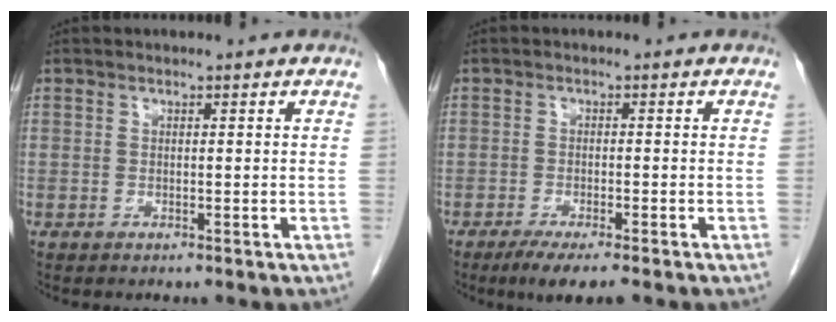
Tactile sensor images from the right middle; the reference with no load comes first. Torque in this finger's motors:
{"motor_torque": [0.60, -0.40, 0.09, 0.04]}